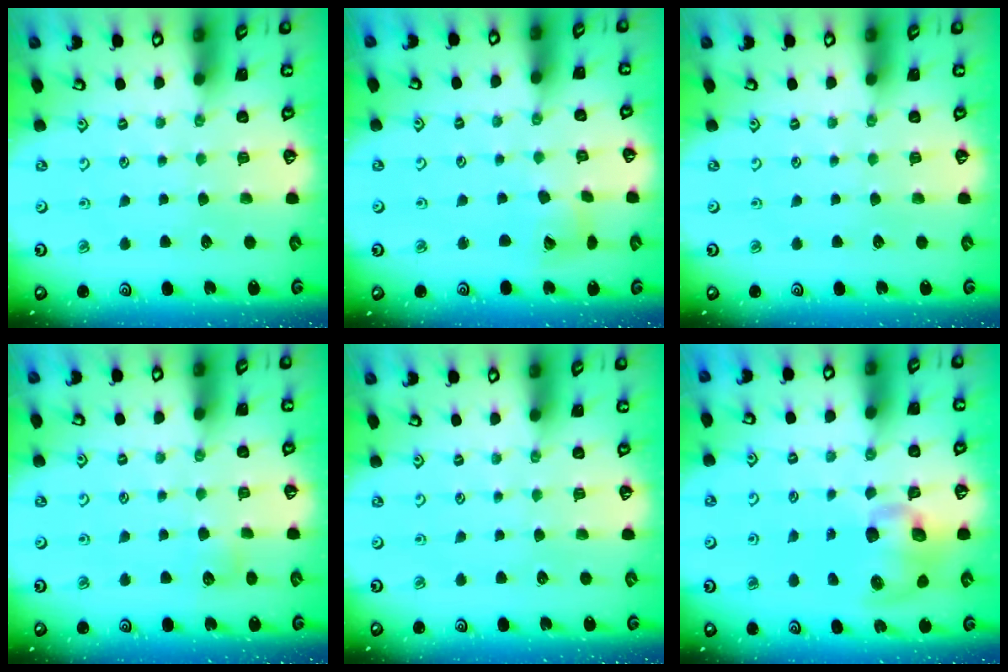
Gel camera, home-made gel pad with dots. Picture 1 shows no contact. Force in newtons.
{"total": 7.1, "press": 7.0, "slide": 0.9}
{"total": 0.0}
{"total": 3.7, "press": 3.7, "slide": 0.4}
{"total": 0.0}
{"total": 10.5, "press": 10.4, "slide": 1.8}